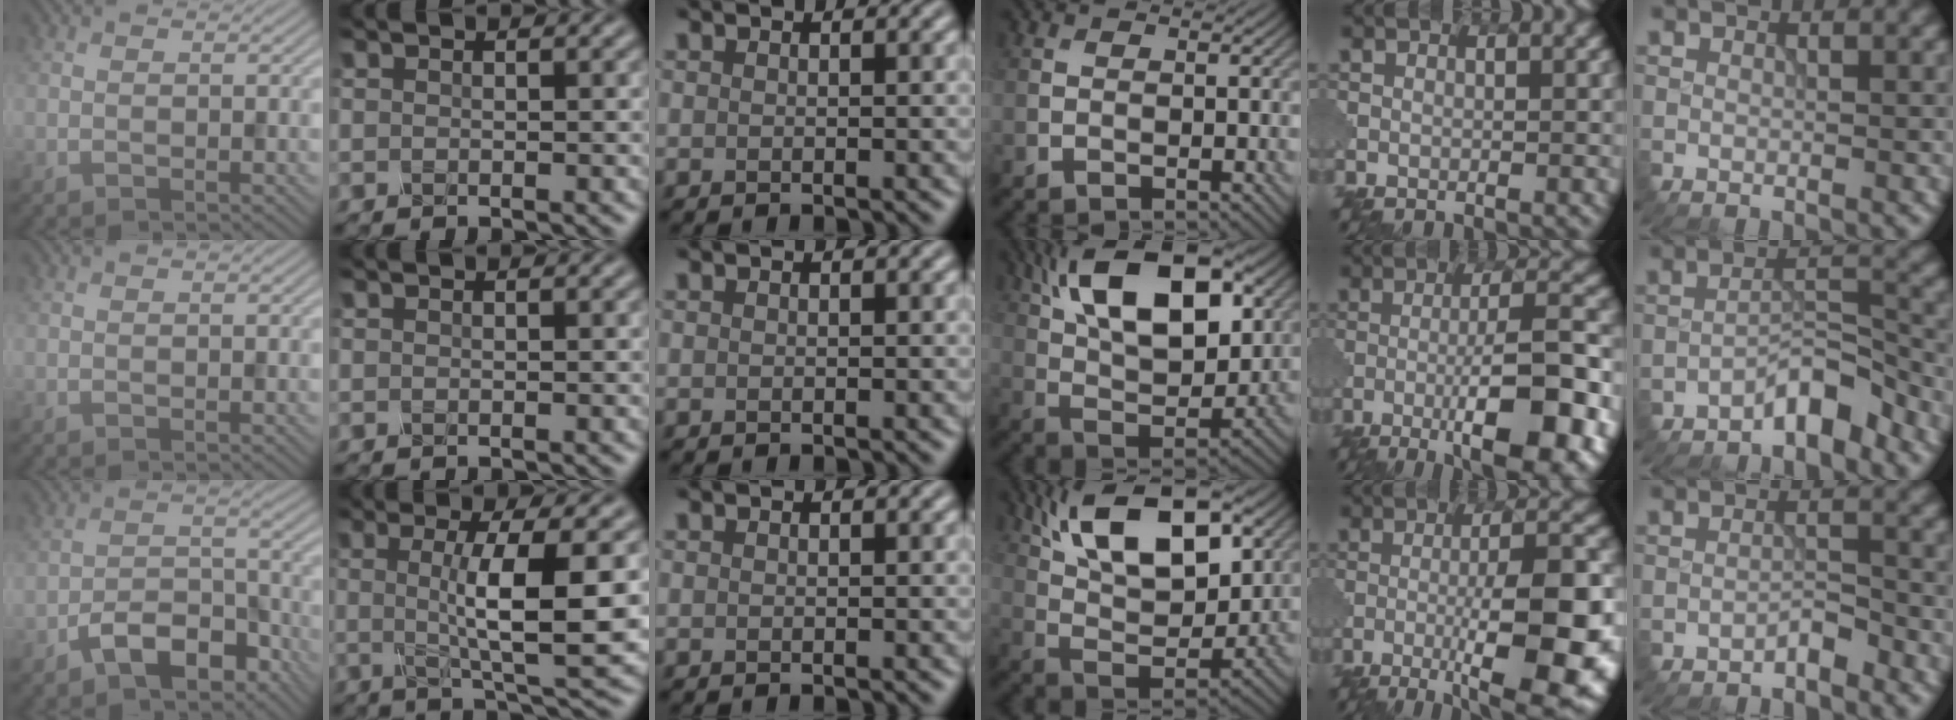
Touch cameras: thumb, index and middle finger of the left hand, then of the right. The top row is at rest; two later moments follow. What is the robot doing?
{"motion": "disassemble", "object": "glue stick"}